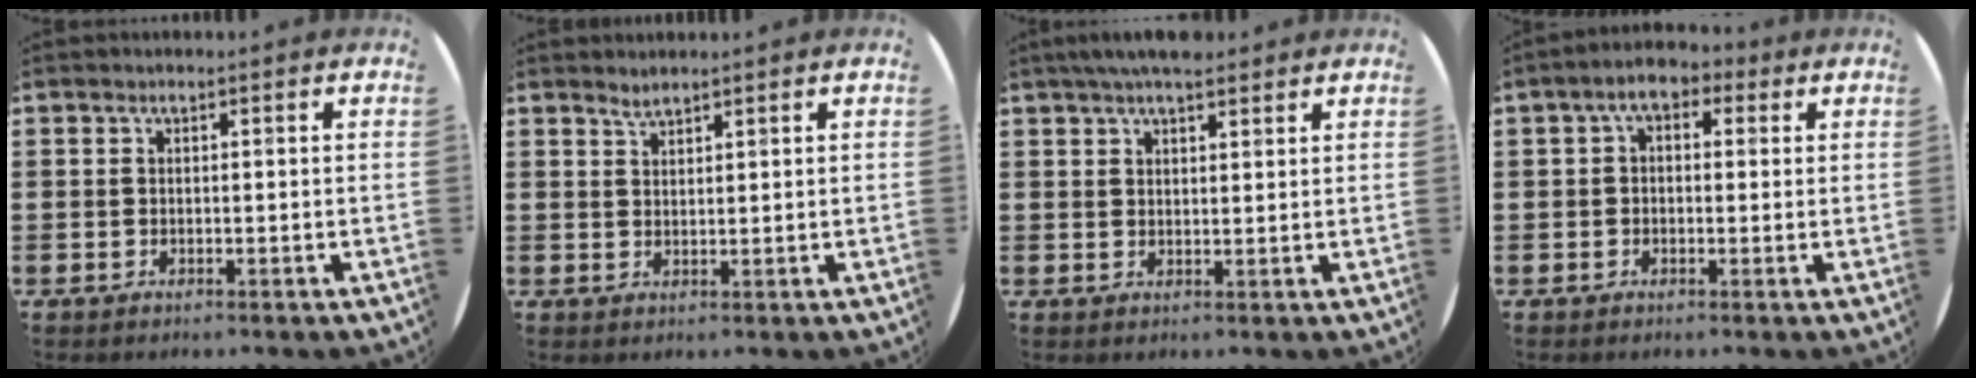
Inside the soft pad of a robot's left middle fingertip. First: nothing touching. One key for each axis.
{"total": 1.6, "fx": 1.6, "fy": 0.1, "fz": 0.0, "tx": -0.001, "ty": 0.001, "tz": 0.029}
{"total": 4.0, "fx": 3.5, "fy": 1.0, "fz": 1.7, "tx": -0.041, "ty": -0.002, "tz": 0.064}
{"total": 4.4, "fx": 2.3, "fy": 2.2, "fz": 2.9, "tx": -0.054, "ty": 0.007, "tz": 0.039}